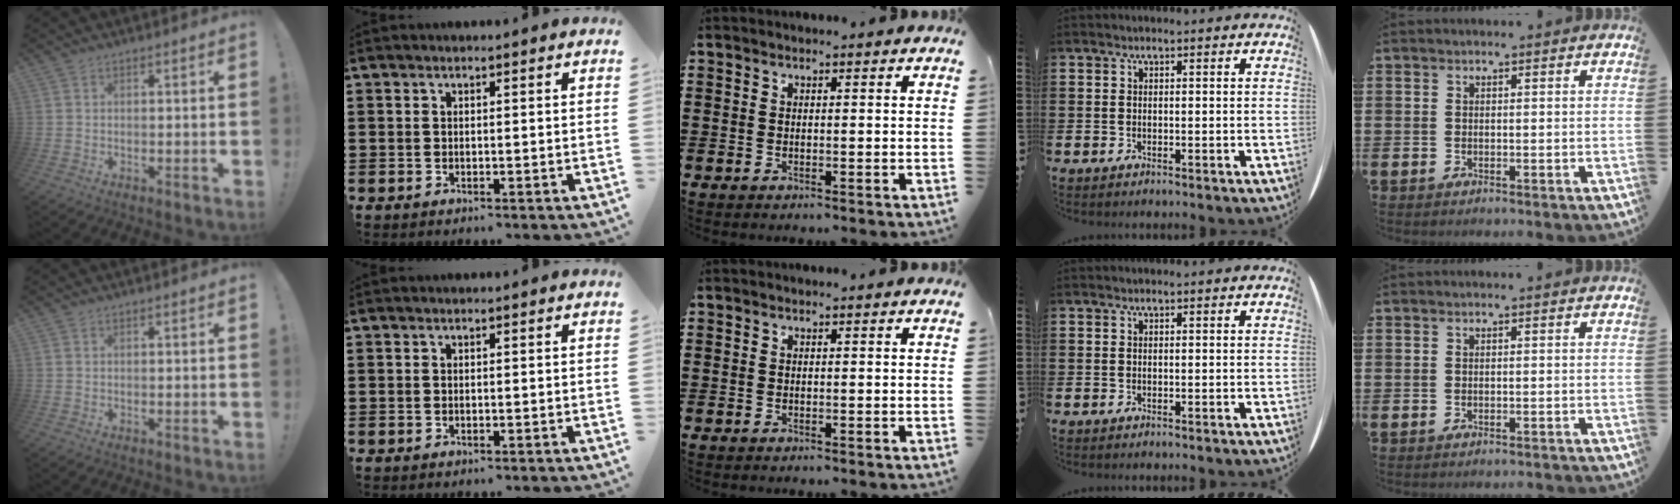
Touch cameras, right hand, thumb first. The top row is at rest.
{}